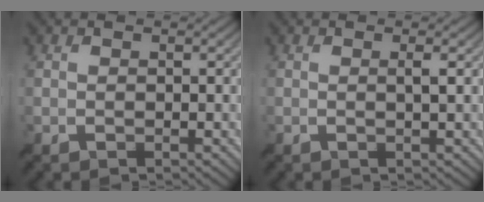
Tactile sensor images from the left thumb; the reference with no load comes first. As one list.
[{"total": 1.5, "force": [0.3, -0.1, 1.5], "torque": [-0.032, 0.009, -0.001]}]